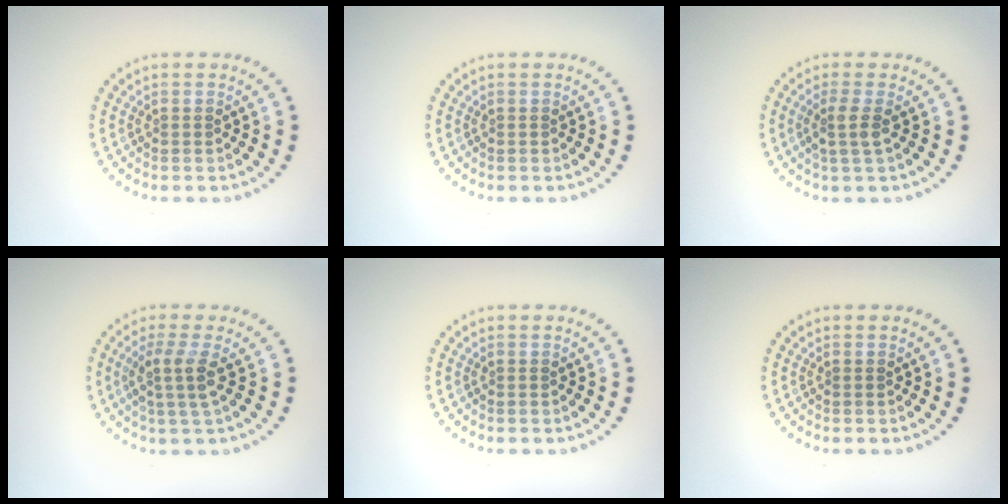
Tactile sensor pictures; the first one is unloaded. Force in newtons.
{"total": 0.0}
{"total": 2.0, "press": 1.5, "slide": 1.2}
{"total": 2.7, "press": 2.1, "slide": 1.7}
{"total": 0.0}
{"total": 0.0}